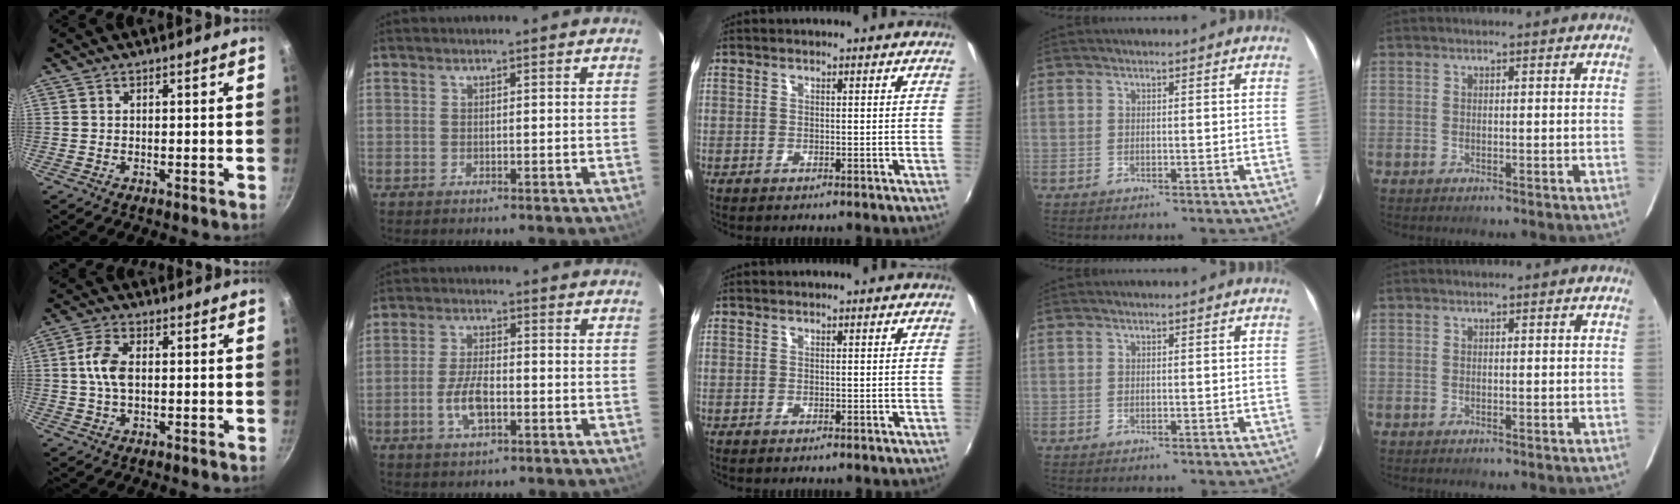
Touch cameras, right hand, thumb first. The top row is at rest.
{"thumb": {"total": 6.0, "force": [0.3, 3.5, 4.9], "torque": [-0.097, 0.013, 0.001]}, "index": {"total": 6.6, "force": [-2.3, 2.7, 5.5], "torque": [-0.116, 0.000, -0.043]}}